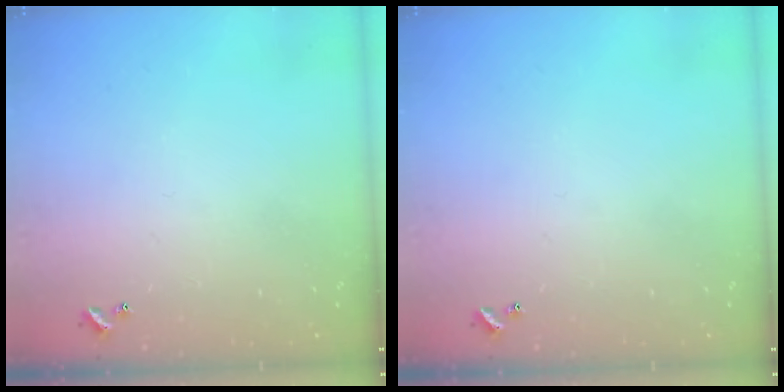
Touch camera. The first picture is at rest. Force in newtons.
{"total": 0.0}